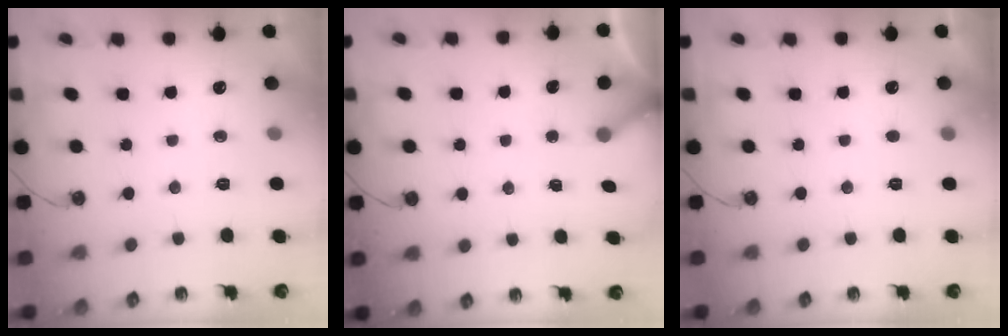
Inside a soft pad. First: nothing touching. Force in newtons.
{"total": 3.4, "press": 3.4, "slide": 0.2}
{"total": 3.1, "press": 3.1, "slide": 0.4}